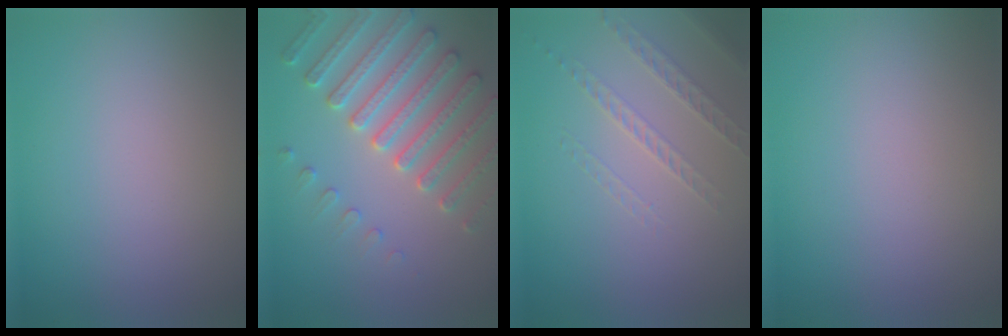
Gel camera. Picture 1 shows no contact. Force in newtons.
{"total": 4.8, "press": 4.6, "slide": 1.3}
{"total": 1.4, "press": 1.0, "slide": 0.9}
{"total": 0.0}